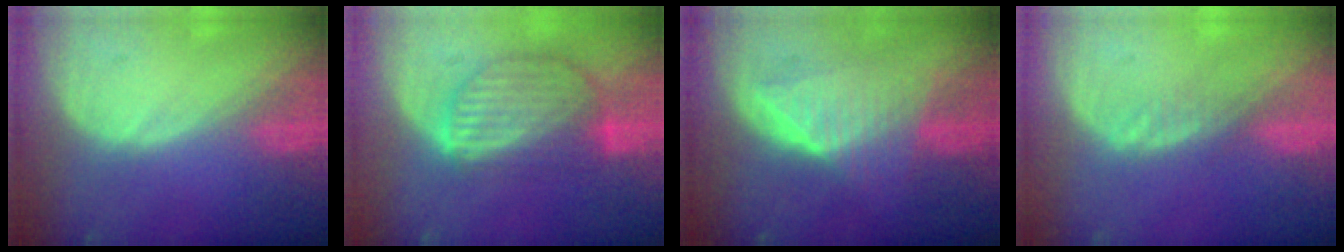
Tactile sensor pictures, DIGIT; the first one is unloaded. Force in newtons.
{"total": 9.0, "press": 7.8, "slide": 4.5}
{"total": 6.9, "press": 6.9, "slide": 0.2}
{"total": 1.6, "press": 1.6, "slide": 0.1}